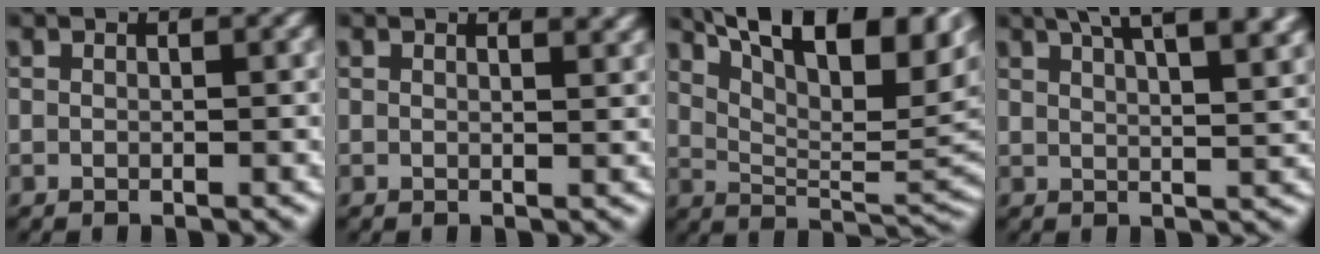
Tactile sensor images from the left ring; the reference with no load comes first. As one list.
[{"total": 1.5, "force": [1.3, 0.1, 0.7], "torque": [-0.003, 0.000, 0.017]}, {"total": 10.5, "force": [4.7, 4.4, 8.3], "torque": [-0.116, -0.002, 0.077]}, {"total": 7.6, "force": [5.4, 2.0, 5.0], "torque": [-0.063, 0.014, 0.083]}]